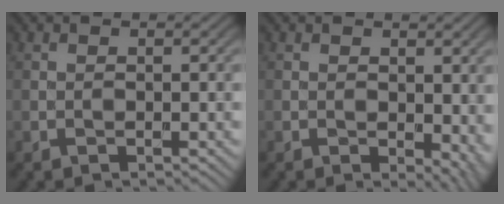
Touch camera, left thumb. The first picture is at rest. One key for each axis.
{"total": 3.7, "fx": -0.1, "fy": 2.3, "fz": 2.9, "tx": -0.029, "ty": -0.008, "tz": 0.003}